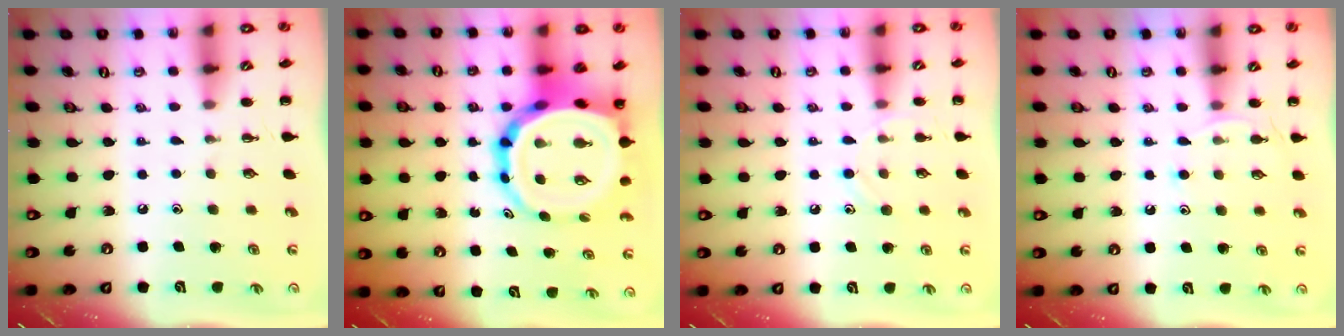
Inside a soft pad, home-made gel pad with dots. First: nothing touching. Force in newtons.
{"total": 15.3, "press": 14.8, "slide": 3.9}
{"total": 8.8, "press": 8.5, "slide": 2.3}
{"total": 5.7, "press": 5.4, "slide": 1.8}